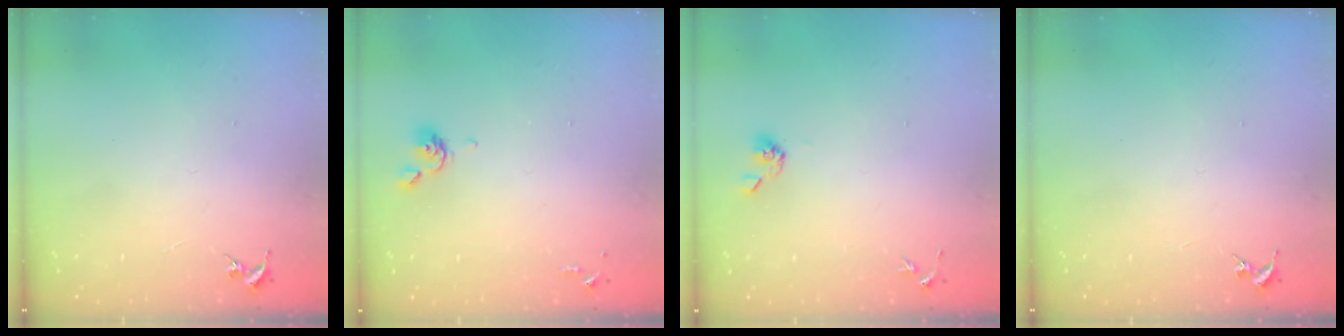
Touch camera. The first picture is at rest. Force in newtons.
{"total": 4.9, "press": 4.8, "slide": 0.9}
{"total": 5.5, "press": 5.2, "slide": 1.8}
{"total": 0.0}